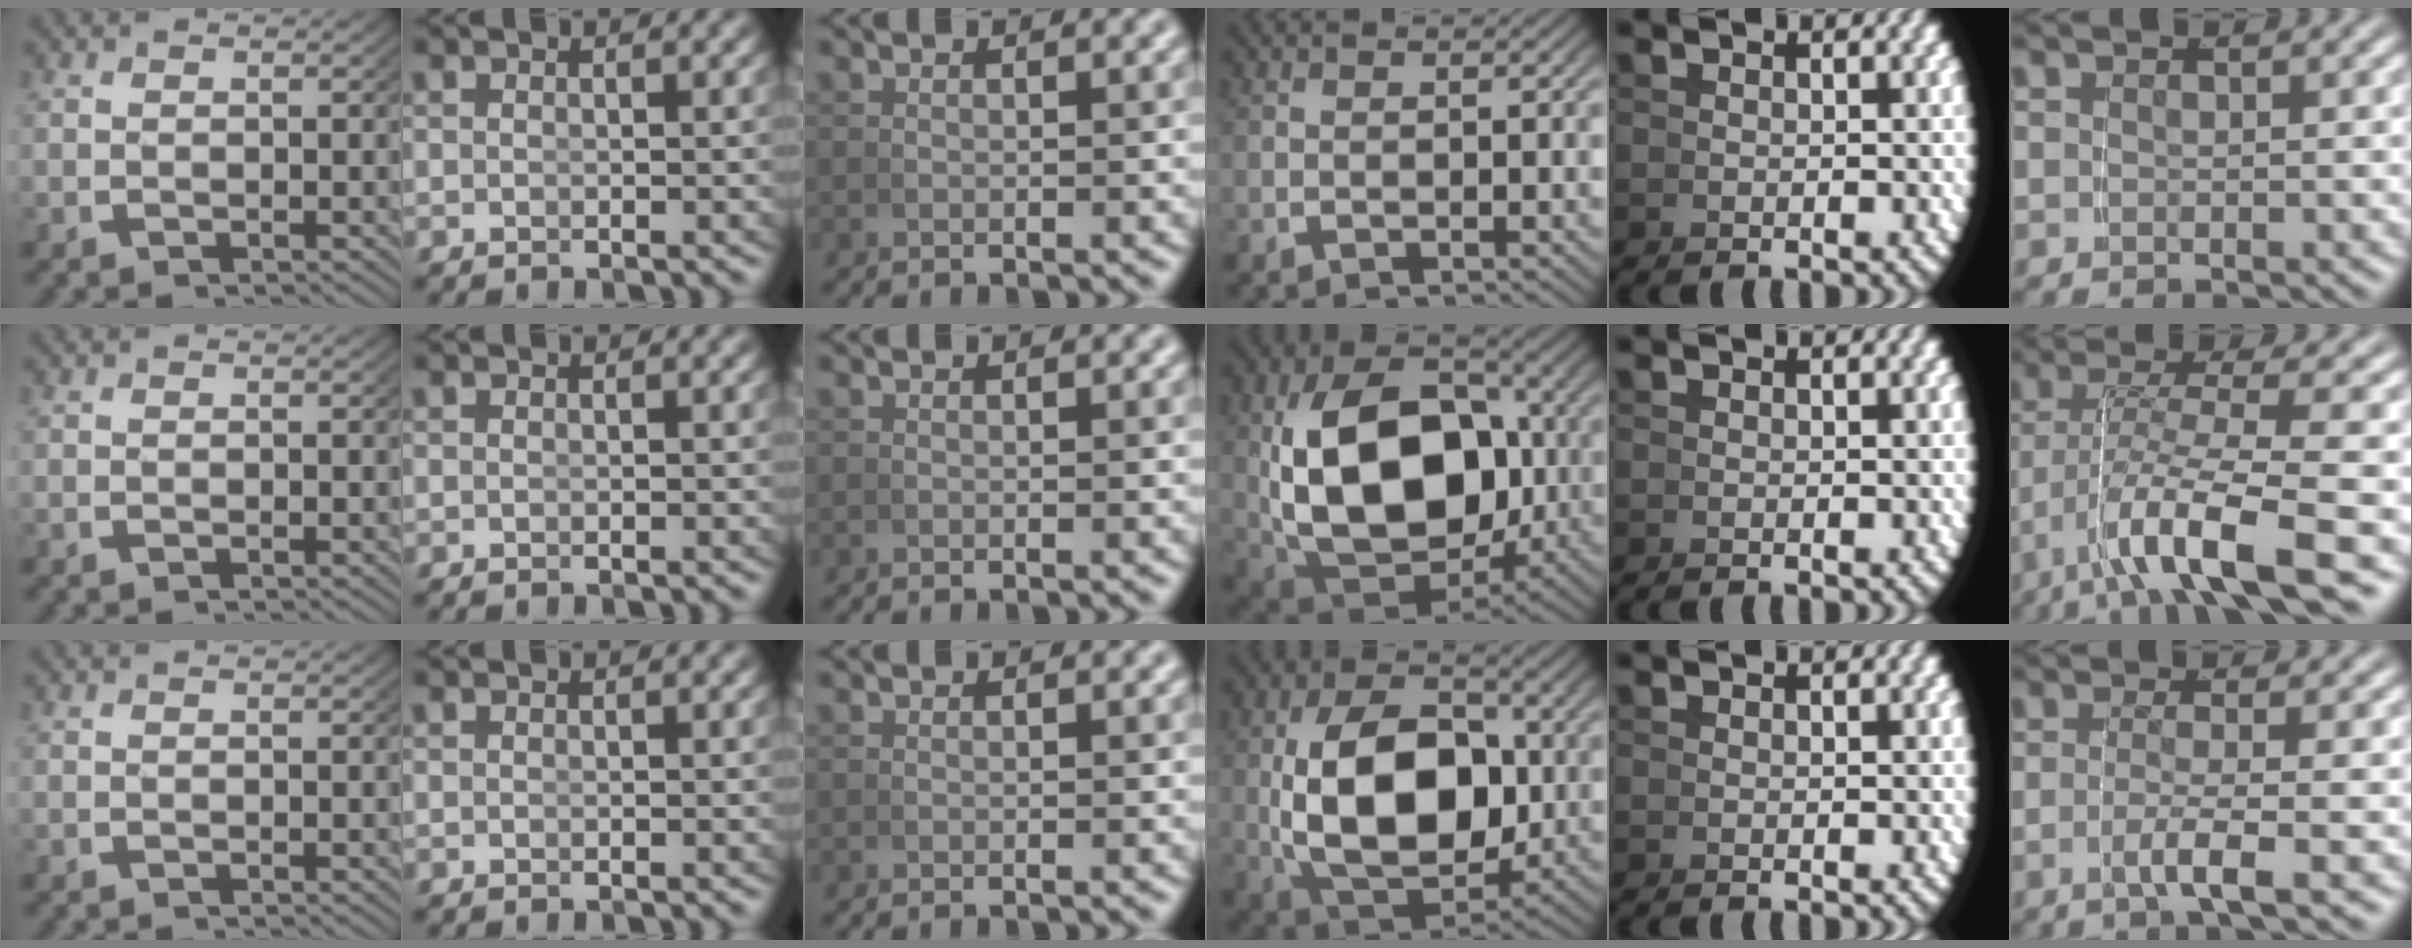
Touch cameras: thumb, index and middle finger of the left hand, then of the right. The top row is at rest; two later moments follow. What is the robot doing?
{"motion": "lift_and_place", "object": "bowl"}